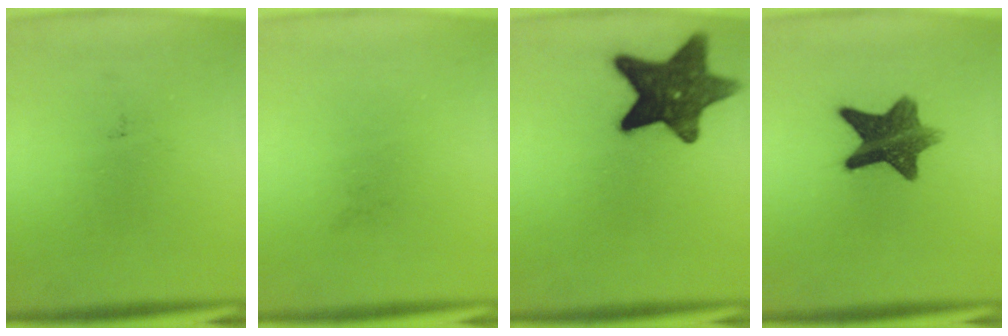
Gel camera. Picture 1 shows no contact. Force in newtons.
{"total": 0.0}
{"total": 13.4}
{"total": 10.5}